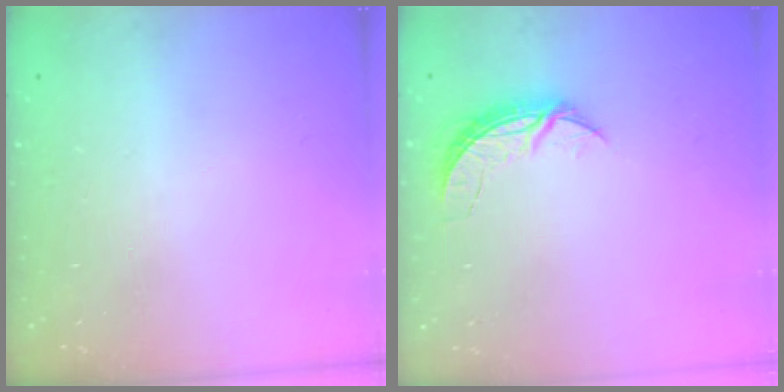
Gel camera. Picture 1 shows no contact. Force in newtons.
{"total": 5.5, "press": 5.5, "slide": 0.3}